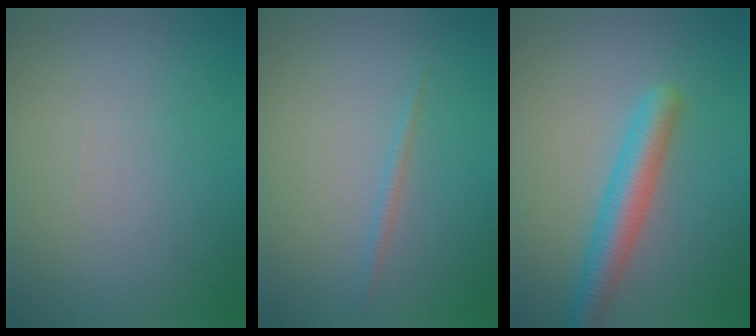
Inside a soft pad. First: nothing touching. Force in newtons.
{"total": 0.8, "press": 0.8, "slide": 0.1}
{"total": 3.9, "press": 3.9, "slide": 0.2}